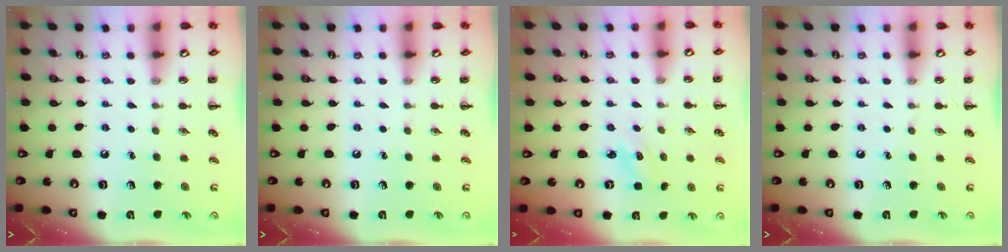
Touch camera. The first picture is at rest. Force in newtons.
{"total": 0.0}
{"total": 1.8, "press": 1.7, "slide": 0.5}
{"total": 0.0}